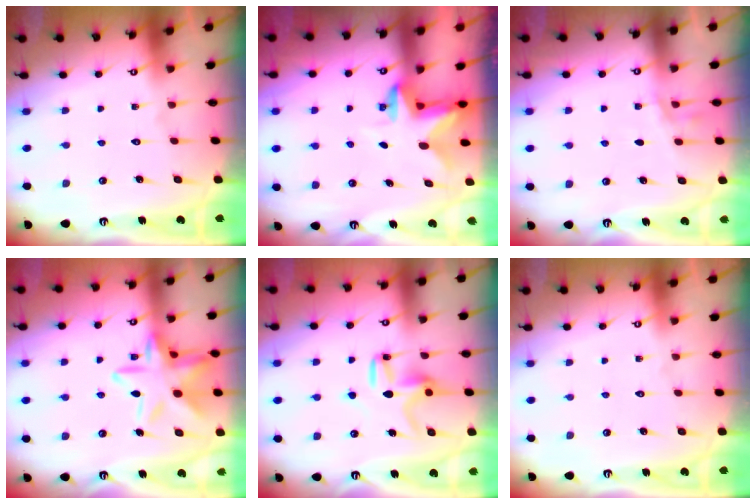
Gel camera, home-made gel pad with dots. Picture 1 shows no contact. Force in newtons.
{"total": 2.7, "press": 2.7, "slide": 0.5}
{"total": 4.6, "press": 3.9, "slide": 2.5}
{"total": 16.4, "press": 16.4, "slide": 1.2}
{"total": 10.1, "press": 10.1, "slide": 0.3}
{"total": 0.0}